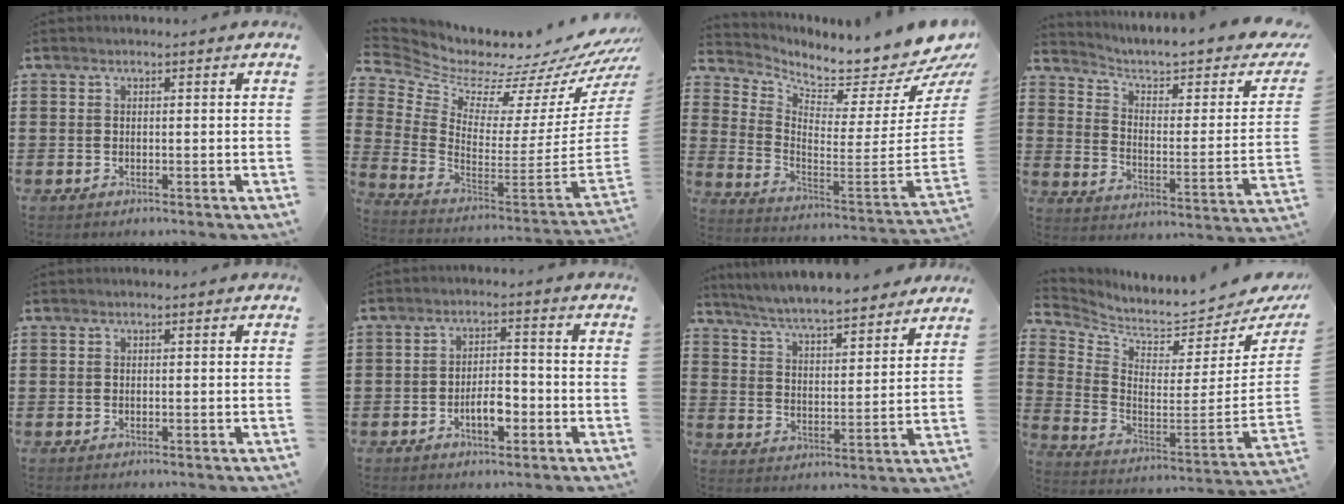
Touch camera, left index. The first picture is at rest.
{"total": 4.2, "force": [3.8, 1.7, 0.8], "torque": [-0.027, -0.072, 0.054]}
{"total": 5.2, "force": [4.9, 0.5, 1.4], "torque": [-0.039, -0.081, 0.071]}
{"total": 4.7, "force": [3.4, 1.5, 2.9], "torque": [-0.068, -0.027, 0.050]}
{"total": 0.0}
{"total": 4.7, "force": [-1.9, 2.0, 3.8], "torque": [-0.058, 0.006, -0.036]}
{"total": 6.0, "force": [5.7, 0.1, 1.6], "torque": [-0.058, -0.036, 0.098]}
{"total": 4.2, "force": [4.0, 0.5, 1.2], "torque": [-0.053, -0.061, 0.062]}